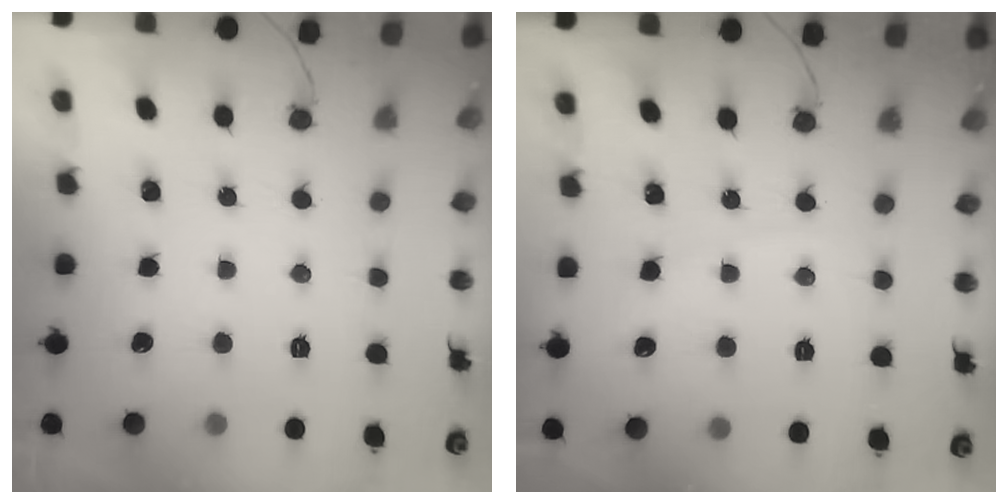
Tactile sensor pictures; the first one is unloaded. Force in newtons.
{"total": 2.8, "press": 2.8, "slide": 0.3}